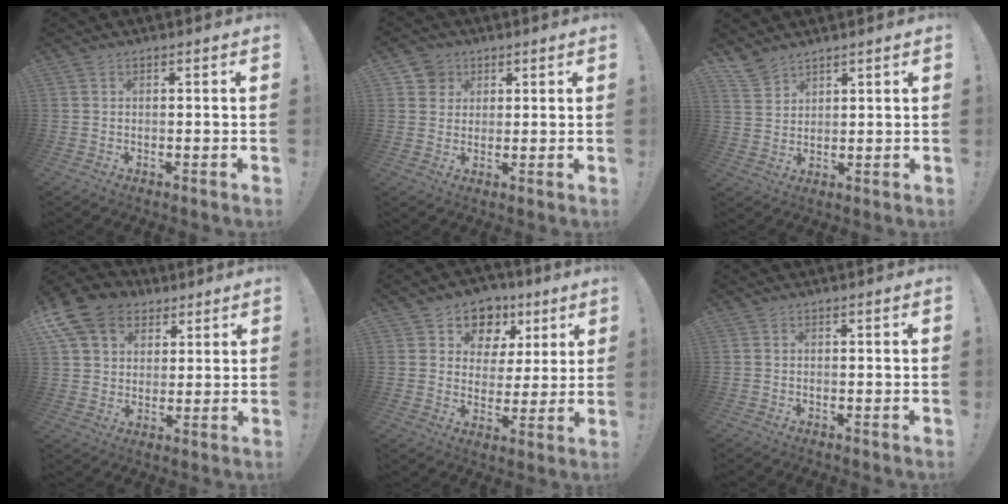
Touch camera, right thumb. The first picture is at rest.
{"total": 5.4, "force": [2.6, 4.6, 0.8], "torque": [-0.013, -0.010, 0.051]}
{"total": 5.7, "force": [4.8, 2.7, 1.3], "torque": [-0.024, -0.034, 0.093]}
{"total": 14.1, "force": [7.1, 10.5, 6.2], "torque": [-0.106, -0.030, 0.144]}
{"total": 9.6, "force": [4.7, 7.8, 2.7], "torque": [-0.047, -0.026, 0.094]}
{"total": 0.0}